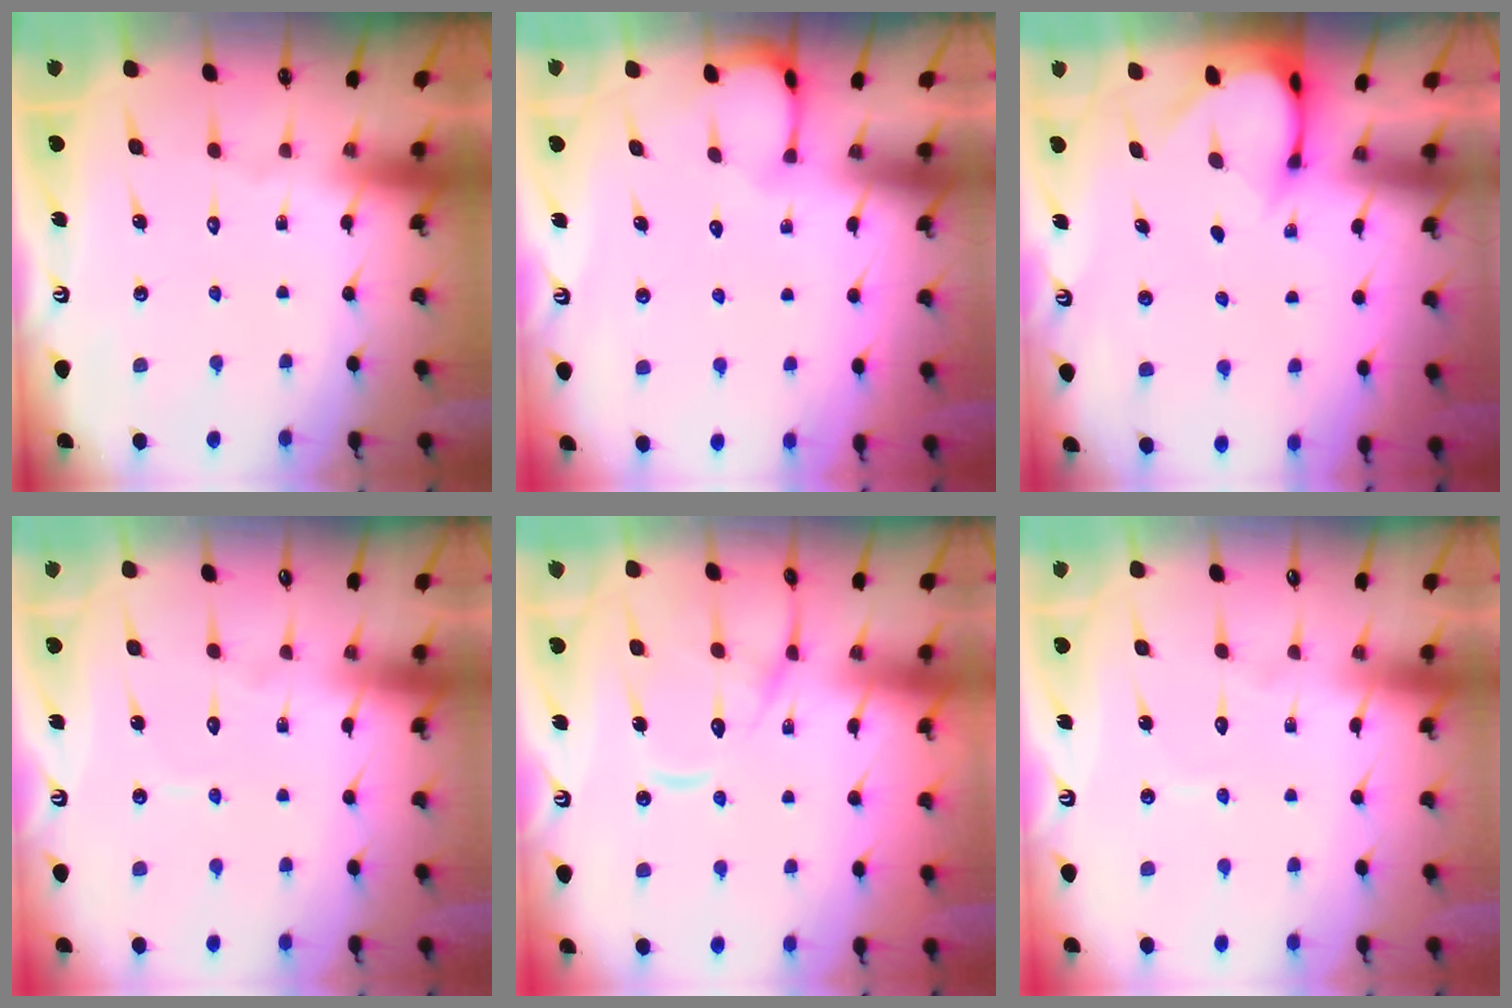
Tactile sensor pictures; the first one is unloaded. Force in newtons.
{"total": 3.6, "press": 3.6, "slide": 0.3}
{"total": 3.0, "press": 3.0, "slide": 0.3}
{"total": 3.2, "press": 3.2, "slide": 0.2}
{"total": 11.6, "press": 11.5, "slide": 1.2}
{"total": 3.2, "press": 3.2, "slide": 0.2}